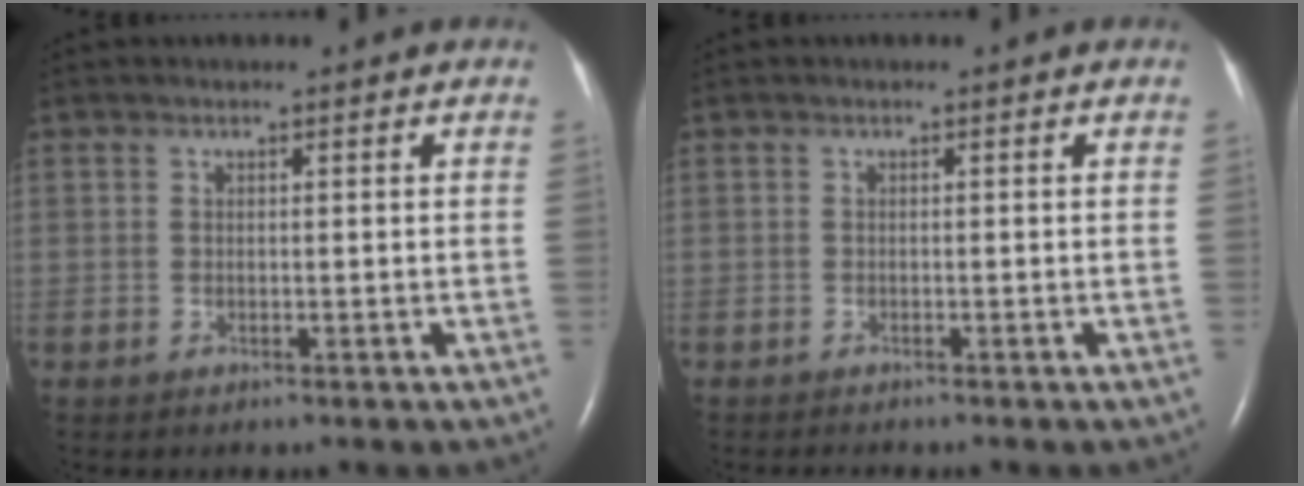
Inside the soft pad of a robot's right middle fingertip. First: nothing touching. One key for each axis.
{"total": 0.8, "fx": -0.7, "fy": 0.0, "fz": 0.2, "tx": -0.009, "ty": -0.004, "tz": -0.011}